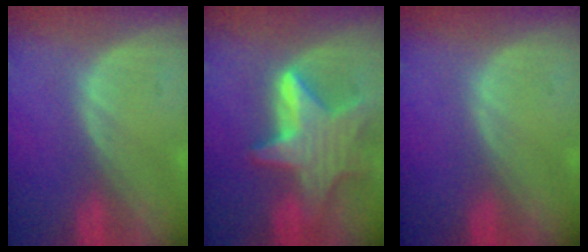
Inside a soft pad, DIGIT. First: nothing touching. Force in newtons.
{"total": 9.5, "press": 9.5, "slide": 0.6}
{"total": 0.0}